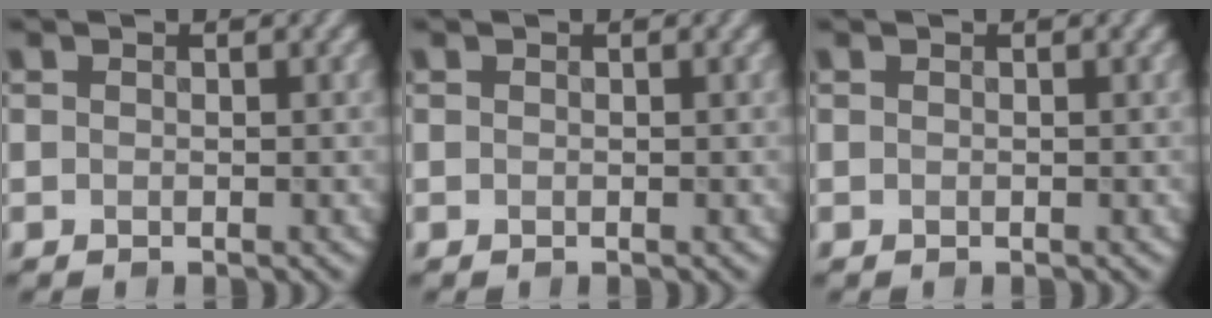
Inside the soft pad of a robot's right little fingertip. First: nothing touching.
{"total": 0.0}
{"total": 0.0}